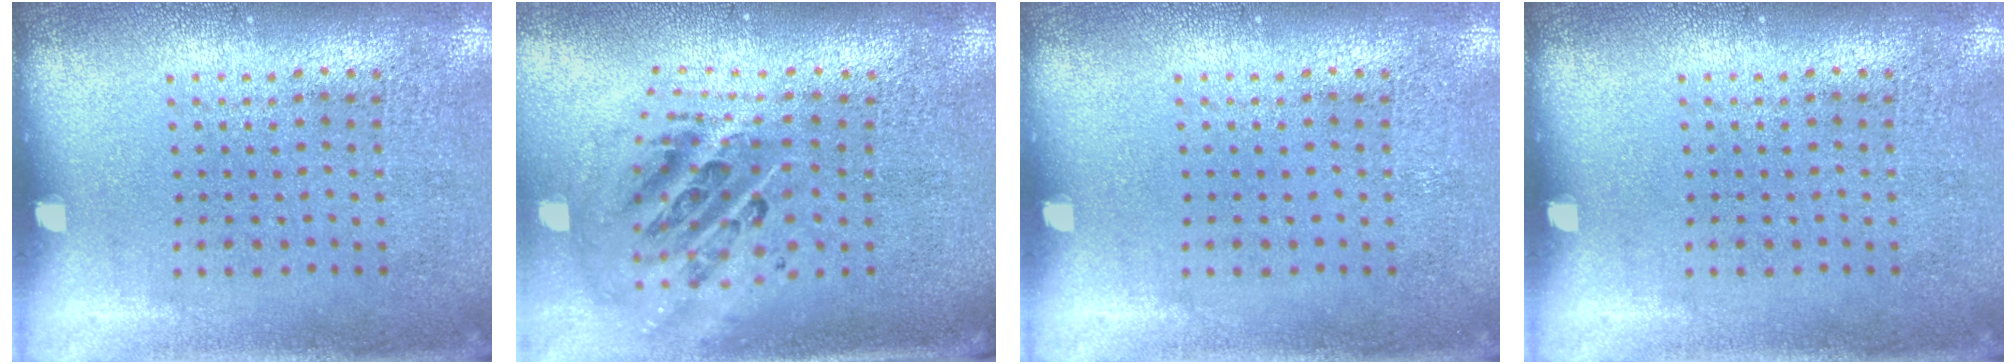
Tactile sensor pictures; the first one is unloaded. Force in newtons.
{"total": 2.7, "press": 1.8, "slide": 2.0}
{"total": 0.0}
{"total": 0.0}